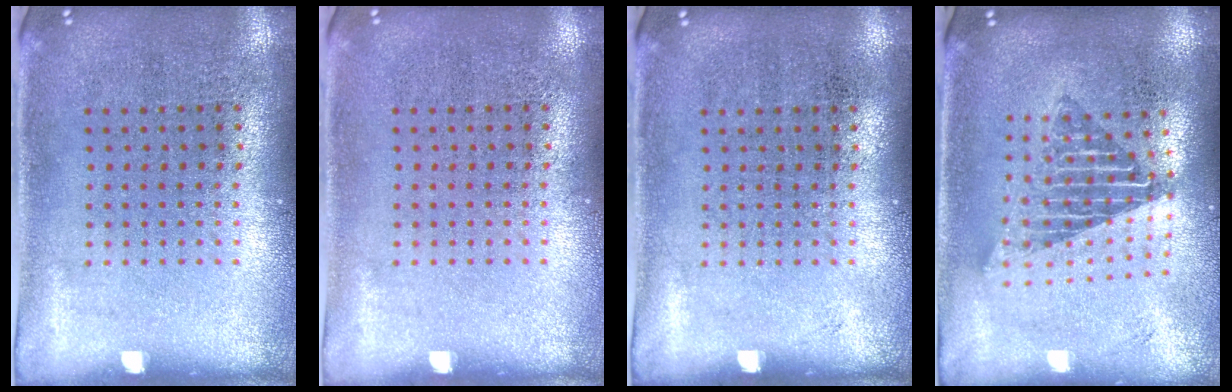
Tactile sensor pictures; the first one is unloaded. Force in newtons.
{"total": 0.0}
{"total": 0.0}
{"total": 1.6, "press": 1.3, "slide": 0.9}